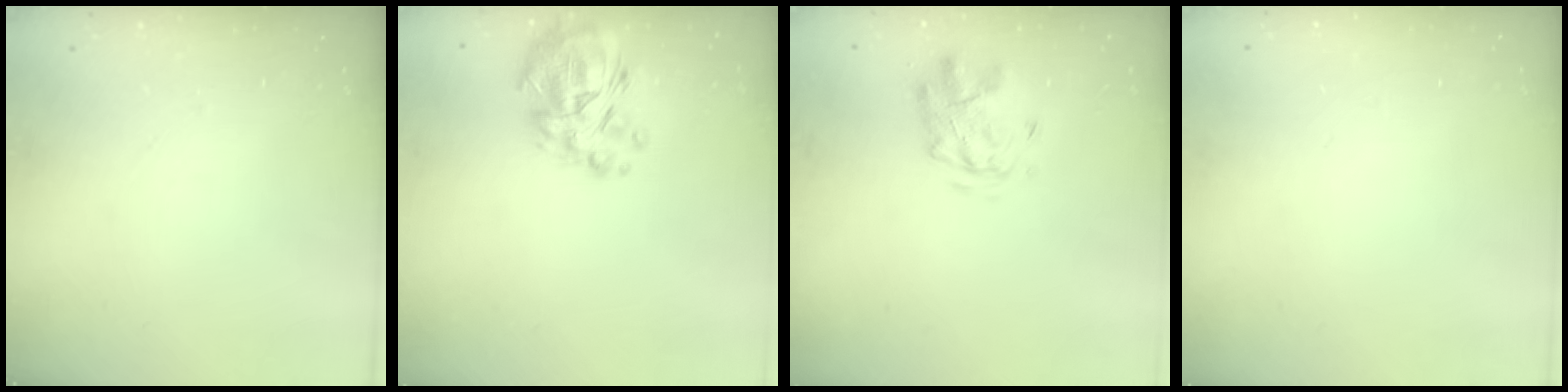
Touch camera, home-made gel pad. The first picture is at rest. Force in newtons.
{"total": 14.5, "press": 13.7, "slide": 4.7}
{"total": 2.8, "press": 2.4, "slide": 1.4}
{"total": 1.6, "press": 1.6, "slide": 0.2}